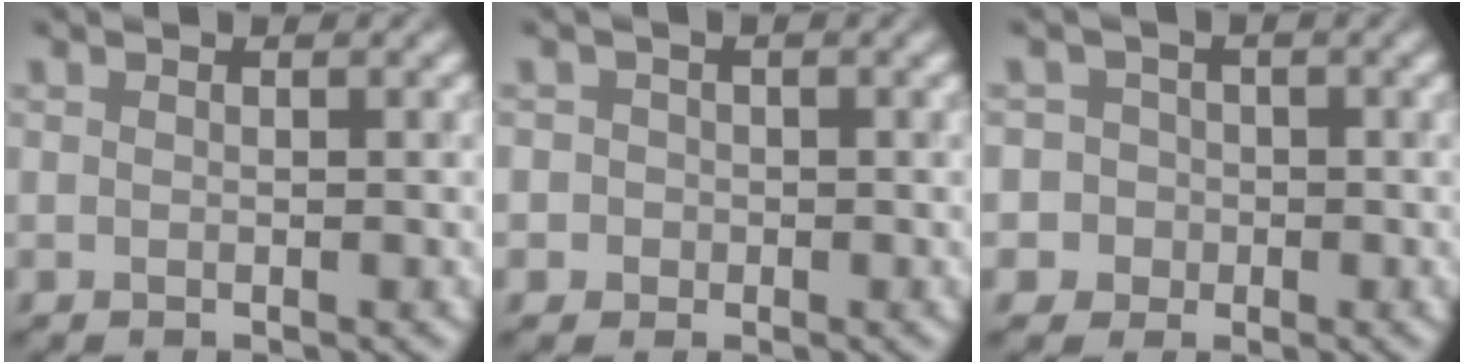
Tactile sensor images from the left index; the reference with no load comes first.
{"total": 2.5, "force": [-0.1, 2.5, 0.4], "torque": [0.024, 0.018, -0.032]}
{"total": 5.4, "force": [-1.4, 5.2, 0.4], "torque": [0.005, 0.018, -0.054]}